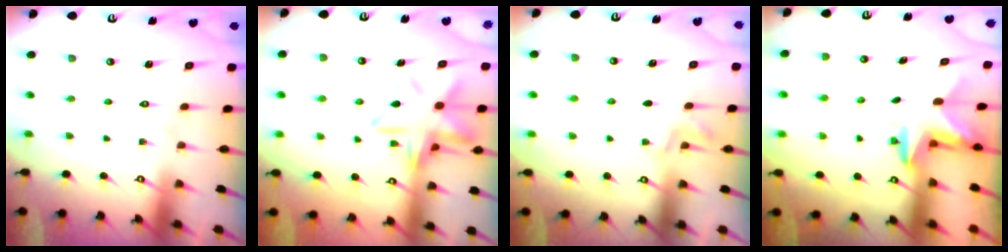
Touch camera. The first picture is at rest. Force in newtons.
{"total": 12.6, "press": 12.5, "slide": 1.2}
{"total": 1.8, "press": 0.9, "slide": 1.5}
{"total": 2.5, "press": 2.5, "slide": 0.4}